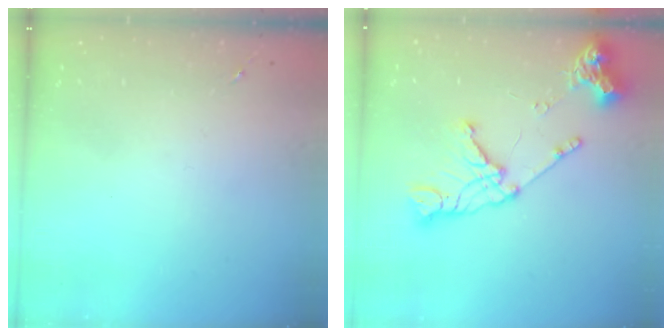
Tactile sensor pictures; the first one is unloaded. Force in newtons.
{"total": 16.8, "press": 16.7, "slide": 1.3}